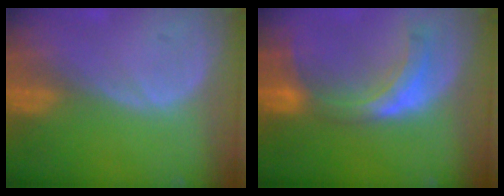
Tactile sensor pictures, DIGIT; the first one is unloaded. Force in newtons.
{"total": 7.5, "press": 6.8, "slide": 3.2}